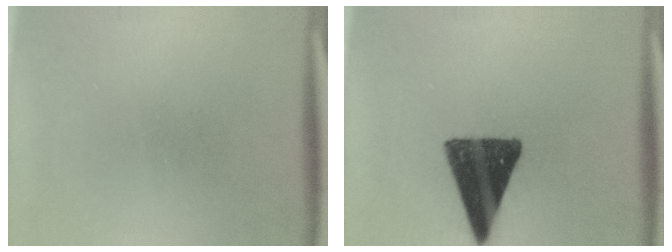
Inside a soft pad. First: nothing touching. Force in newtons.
{"total": 15.8}